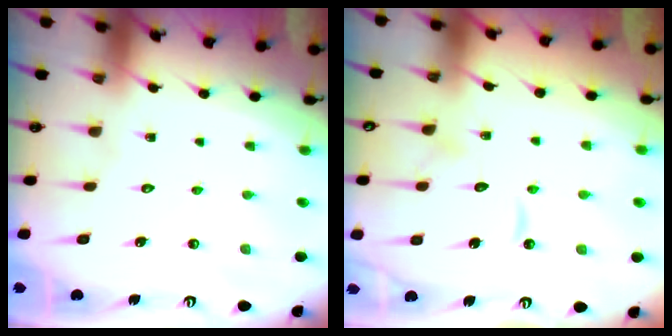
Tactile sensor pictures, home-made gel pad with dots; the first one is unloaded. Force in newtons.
{"total": 7.2, "press": 7.2, "slide": 0.7}